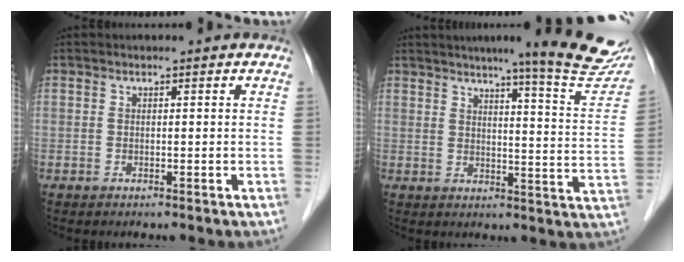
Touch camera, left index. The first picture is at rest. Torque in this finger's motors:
{"motor_torque": [0.98, -1.16, 0.49, 0.09]}